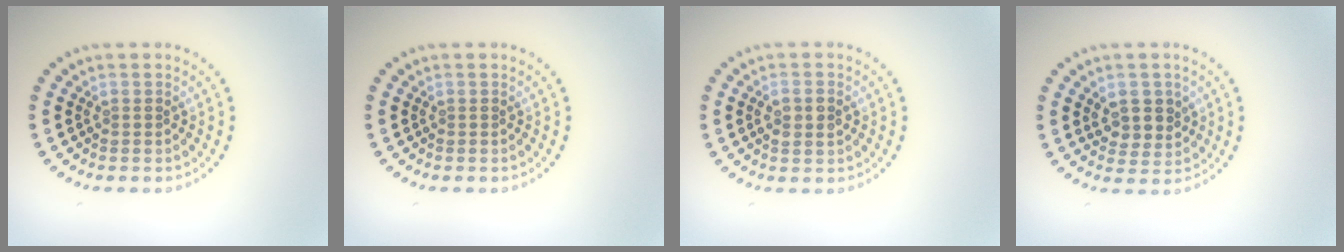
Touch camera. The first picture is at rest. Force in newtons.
{"total": 0.0}
{"total": 2.1, "press": 2.0, "slide": 0.4}
{"total": 2.8, "press": 2.7, "slide": 0.9}